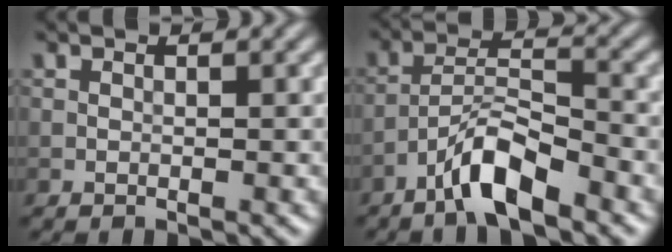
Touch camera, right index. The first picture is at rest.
{"total": 5.2, "force": [-3.6, 1.2, 3.6], "torque": [-0.064, 0.011, -0.073]}